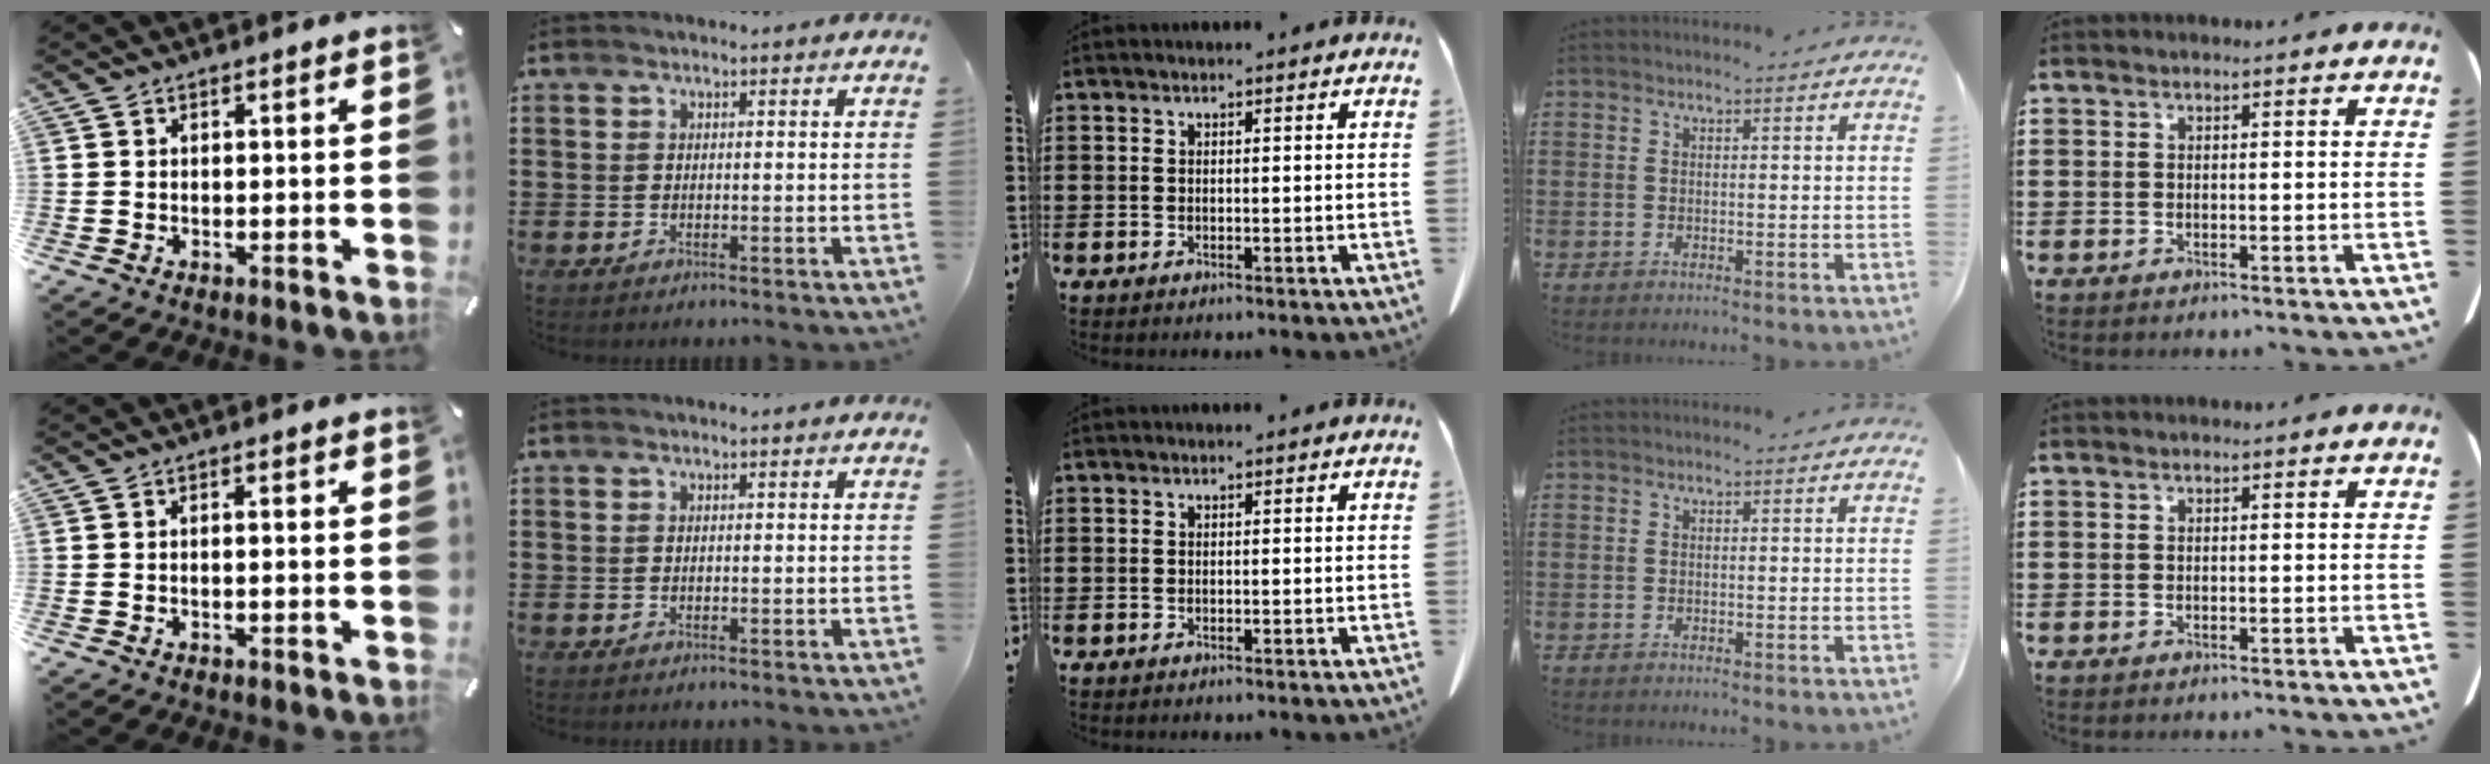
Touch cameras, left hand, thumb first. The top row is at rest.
{"thumb": {"total": 0.9, "force": [-0.1, 0.2, 0.9], "torque": [-0.018, 0.000, -0.003]}}